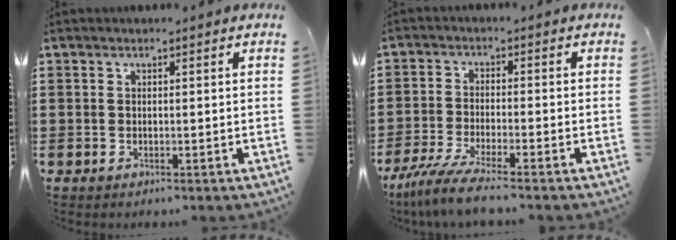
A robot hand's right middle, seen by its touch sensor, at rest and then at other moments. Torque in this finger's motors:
{"motor_torque": [1.62, -0.52, 0.37, 0.09]}